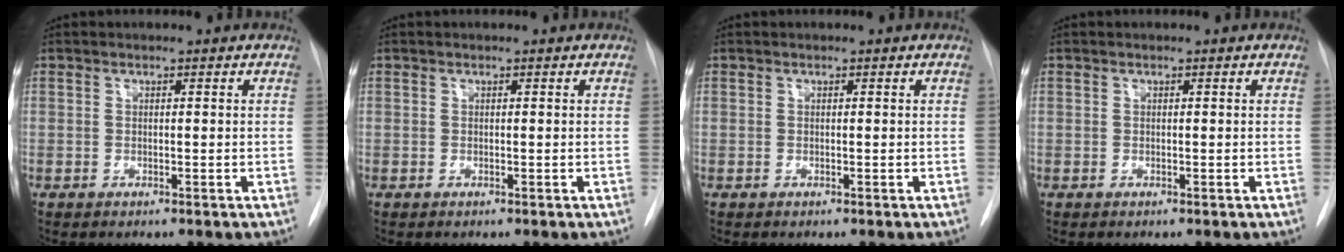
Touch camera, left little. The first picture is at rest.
{"total": 0.0}
{"total": 0.0}
{"total": 0.0}